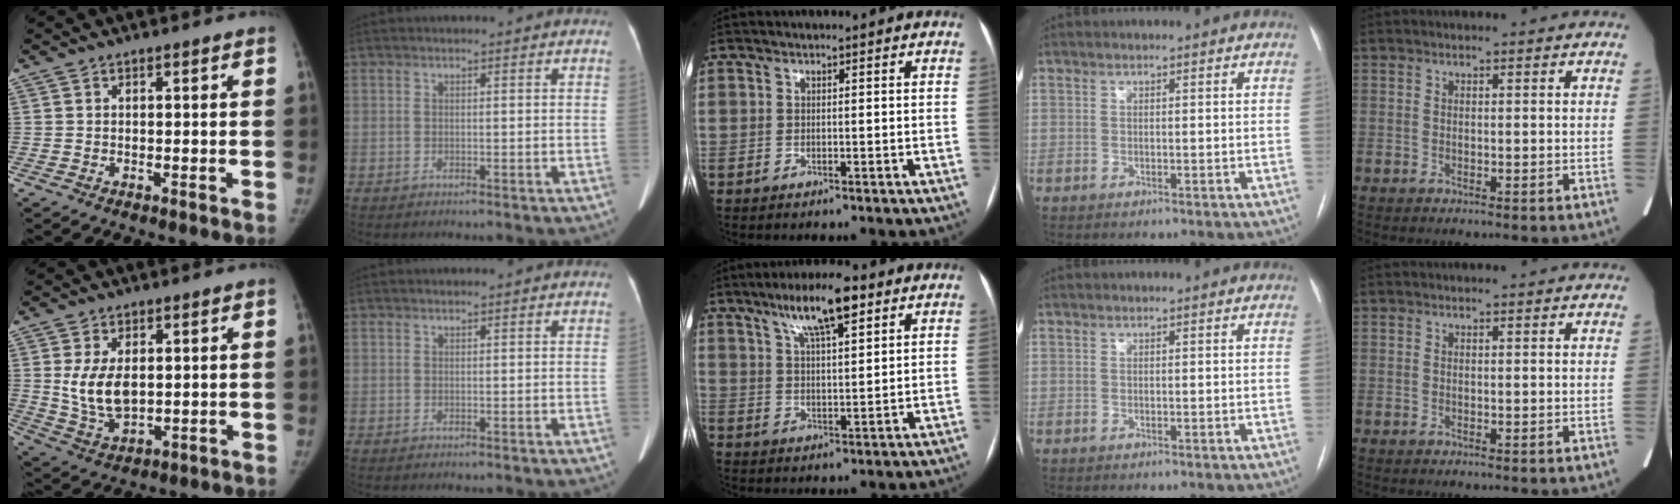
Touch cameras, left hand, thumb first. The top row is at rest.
{"thumb": {"total": 8.6, "force": [1.3, 5.1, 6.8], "torque": [-0.118, -0.014, 0.038]}, "middle": {"total": 9.3, "force": [5.7, 1.7, 7.1], "torque": [-0.128, 0.012, 0.097]}}